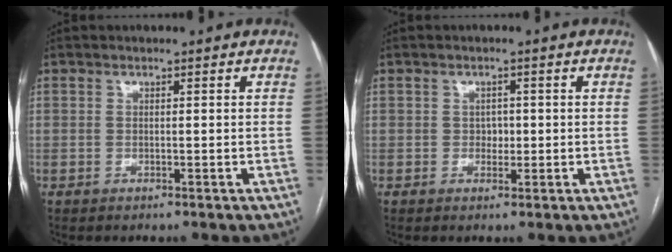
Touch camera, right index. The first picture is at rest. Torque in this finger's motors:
{"motor_torque": [0.24, 0.21, 0.07, 0.02]}